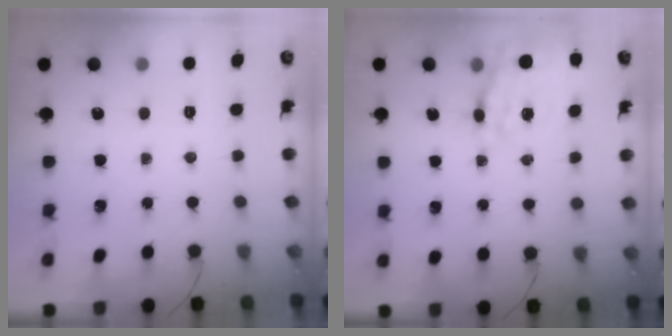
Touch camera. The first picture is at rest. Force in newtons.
{"total": 16.6, "press": 16.4, "slide": 2.6}